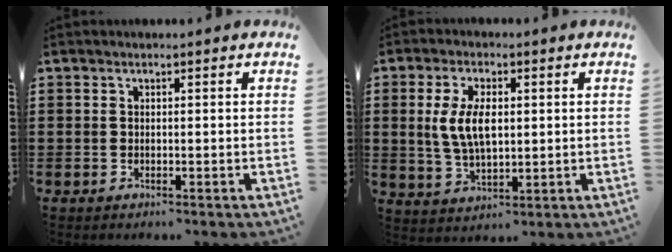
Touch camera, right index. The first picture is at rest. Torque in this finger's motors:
{"motor_torque": [1.22, 0.17, 0.39, 0.15]}